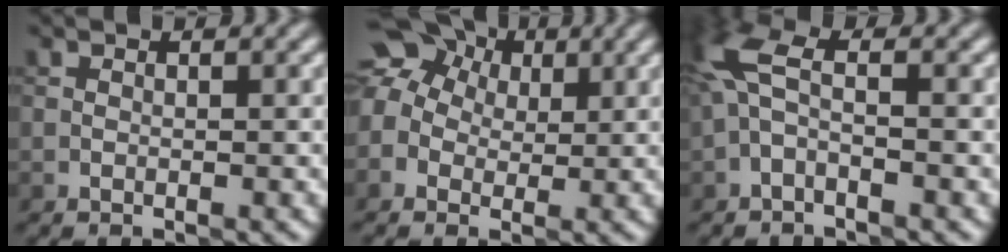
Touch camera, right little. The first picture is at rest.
{"total": 9.5, "force": [2.7, 7.7, 4.9], "torque": [-0.095, 0.036, 0.010]}
{"total": 3.8, "force": [-0.3, 1.7, 3.4], "torque": [-0.084, 0.019, -0.016]}